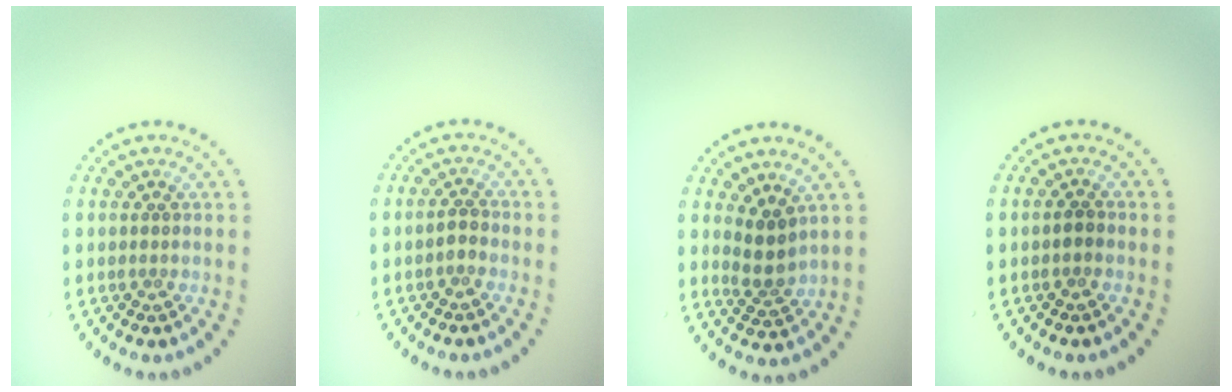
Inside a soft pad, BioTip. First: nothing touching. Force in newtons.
{"total": 0.9, "press": 0.8, "slide": 0.4}
{"total": 2.2, "press": 1.8, "slide": 1.3}
{"total": 0.7, "press": 0.7, "slide": 0.2}